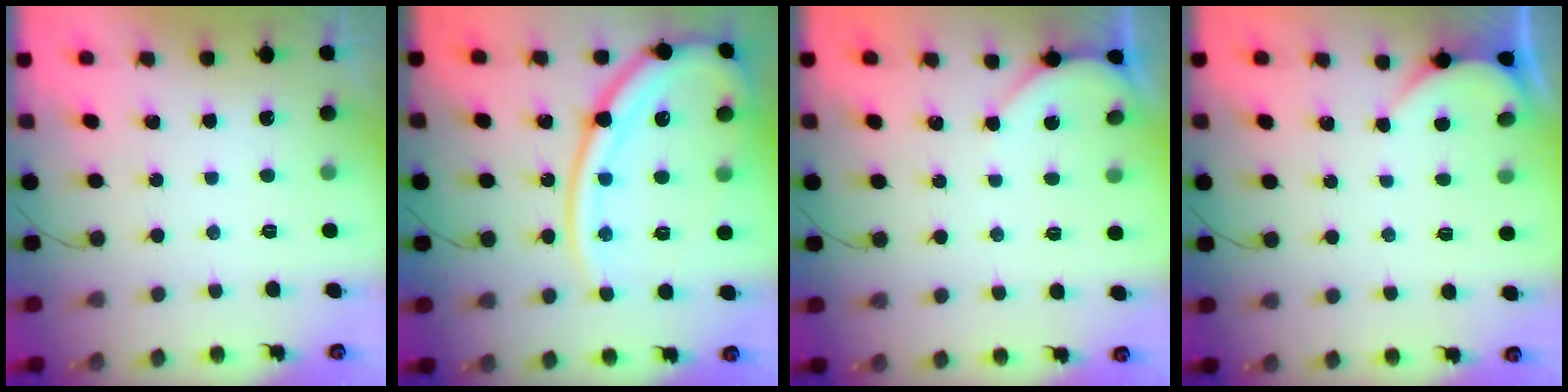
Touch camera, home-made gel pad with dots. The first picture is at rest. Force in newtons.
{"total": 20.1, "press": 20.0, "slide": 2.4}
{"total": 2.1, "press": 2.1, "slide": 0.3}
{"total": 1.3, "press": 1.3, "slide": 0.1}